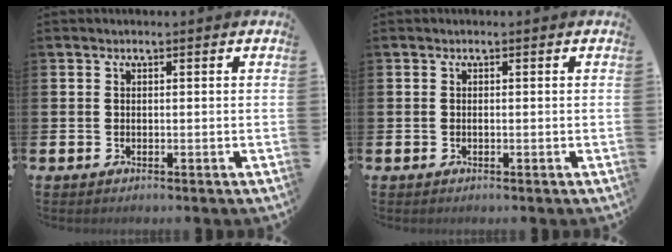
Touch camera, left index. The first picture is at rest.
{"total": 0.0}